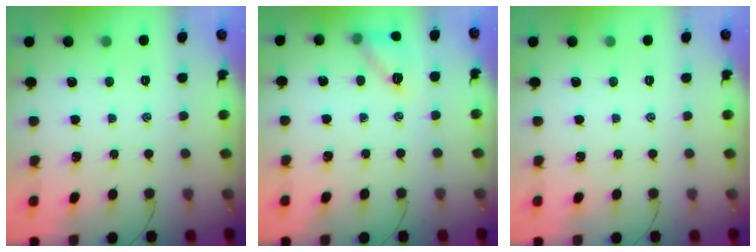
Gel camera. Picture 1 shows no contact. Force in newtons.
{"total": 10.3, "press": 10.2, "slide": 0.9}
{"total": 0.0}